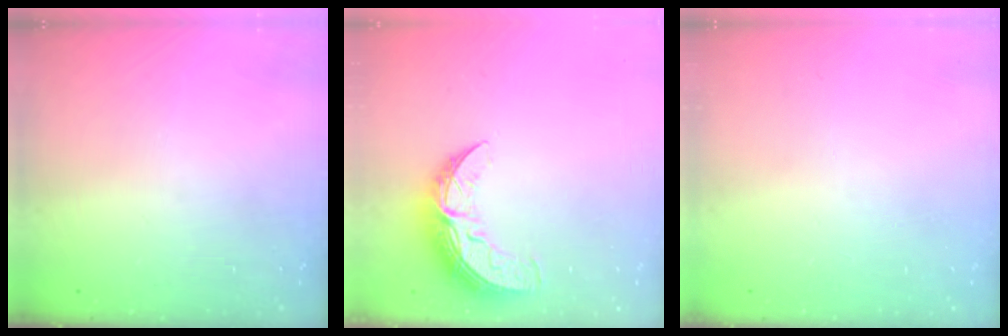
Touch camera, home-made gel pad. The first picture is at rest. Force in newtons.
{"total": 11.0, "press": 11.0, "slide": 0.4}
{"total": 0.0}